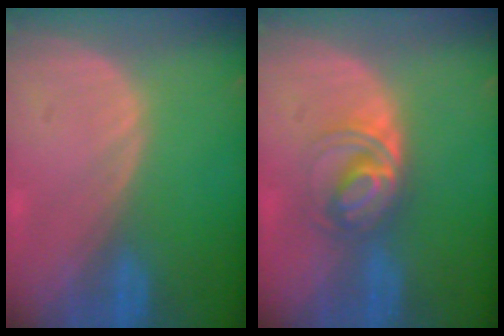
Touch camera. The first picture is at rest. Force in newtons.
{"total": 5.7, "press": 5.4, "slide": 1.7}